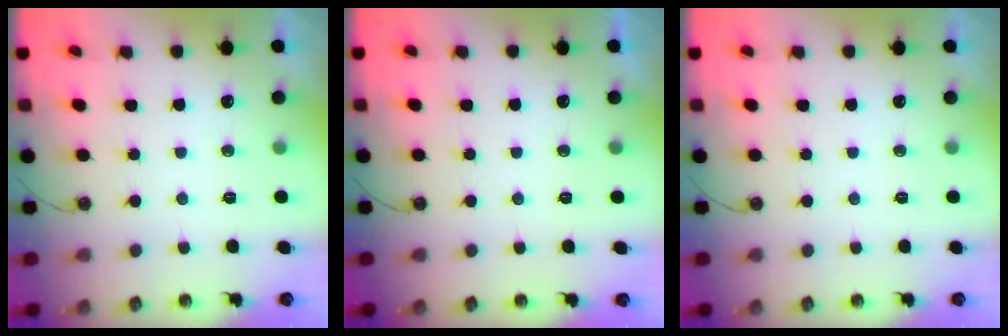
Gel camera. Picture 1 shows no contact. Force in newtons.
{"total": 0.0}
{"total": 0.0}